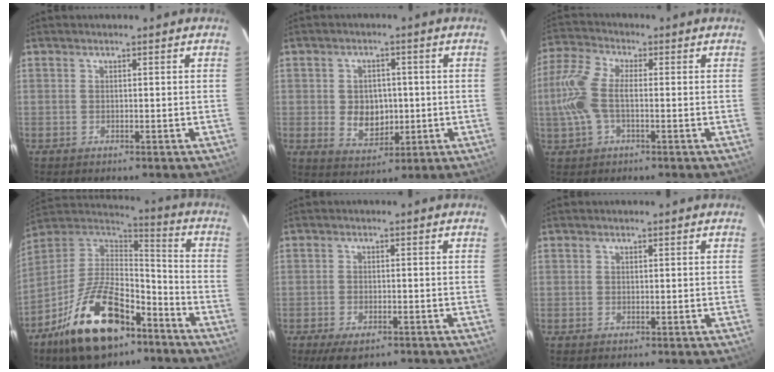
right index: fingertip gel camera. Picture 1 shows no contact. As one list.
[{"total": 6.8, "force": [-0.5, 5.5, 3.9], "torque": [-0.077, 0.002, 0.005]}, {"total": 9.6, "force": [-0.8, 4.5, 8.4], "torque": [-0.194, 0.013, -0.018]}, {"total": 22.6, "force": [-13.0, 11.0, 14.8], "torque": [-0.294, 0.001, -0.217]}, {"total": 5.8, "force": [-4.1, 2.5, 3.3], "torque": [-0.078, -0.020, -0.065]}, {"total": 0.0}]